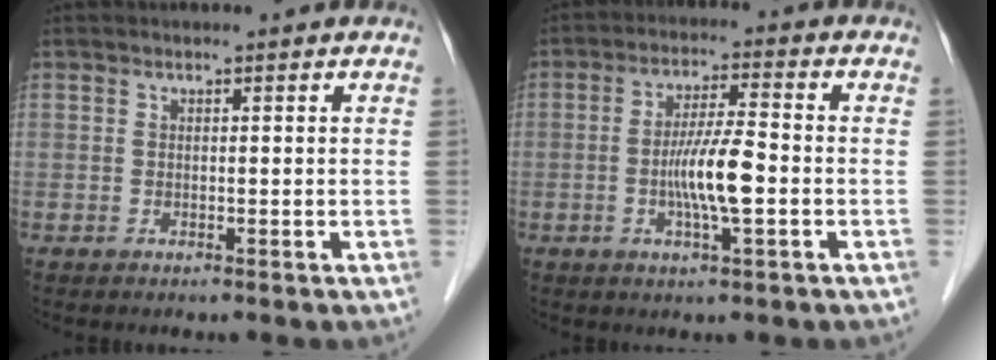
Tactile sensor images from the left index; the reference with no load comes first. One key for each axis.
{"total": 7.3, "fx": -1.6, "fy": 0.5, "fz": 7.1, "tx": -0.138, "ty": -0.005, "tz": -0.033}